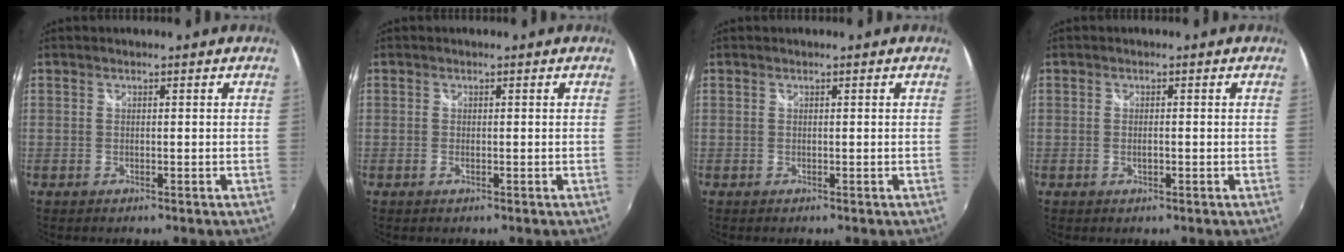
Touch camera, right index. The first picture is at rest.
{"total": 0.8, "force": [-0.2, 0.3, 0.7], "torque": [-0.016, -0.002, -0.005]}
{"total": 0.0}
{"total": 1.5, "force": [-0.4, 0.6, 1.3], "torque": [-0.024, -0.002, -0.007]}